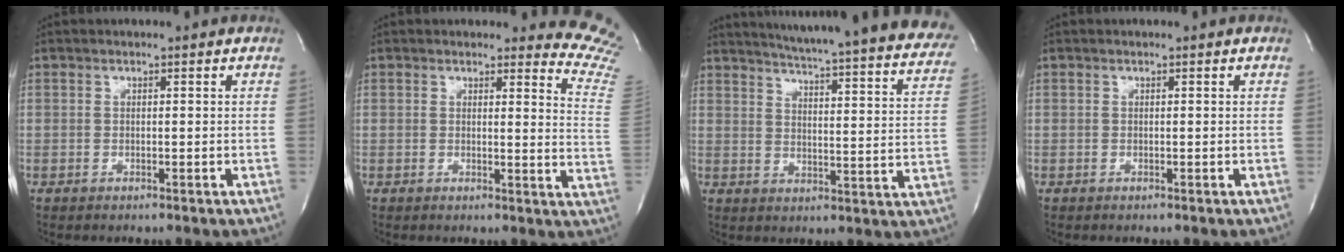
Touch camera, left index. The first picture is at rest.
{"total": 10.6, "force": [10.5, 0.7, 0.4], "torque": [0.028, -0.126, 0.064]}
{"total": 31.8, "force": [28.6, 2.6, 13.6], "torque": [-0.194, -0.096, 0.334]}
{"total": 0.0}